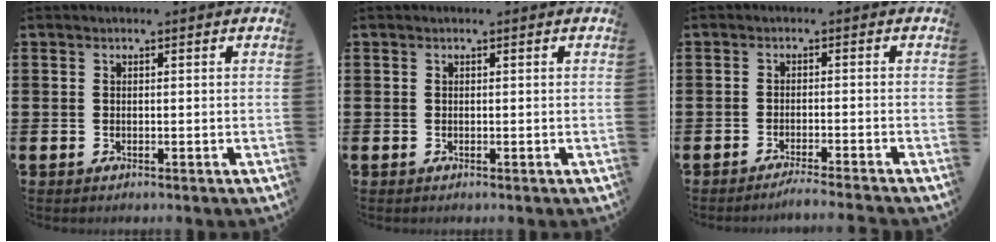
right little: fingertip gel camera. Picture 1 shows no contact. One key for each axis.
{"total": 0.0}
{"total": 1.7, "fx": -1.6, "fy": -0.3, "fz": 0.6, "tx": -0.008, "ty": 0.001, "tz": -0.030}